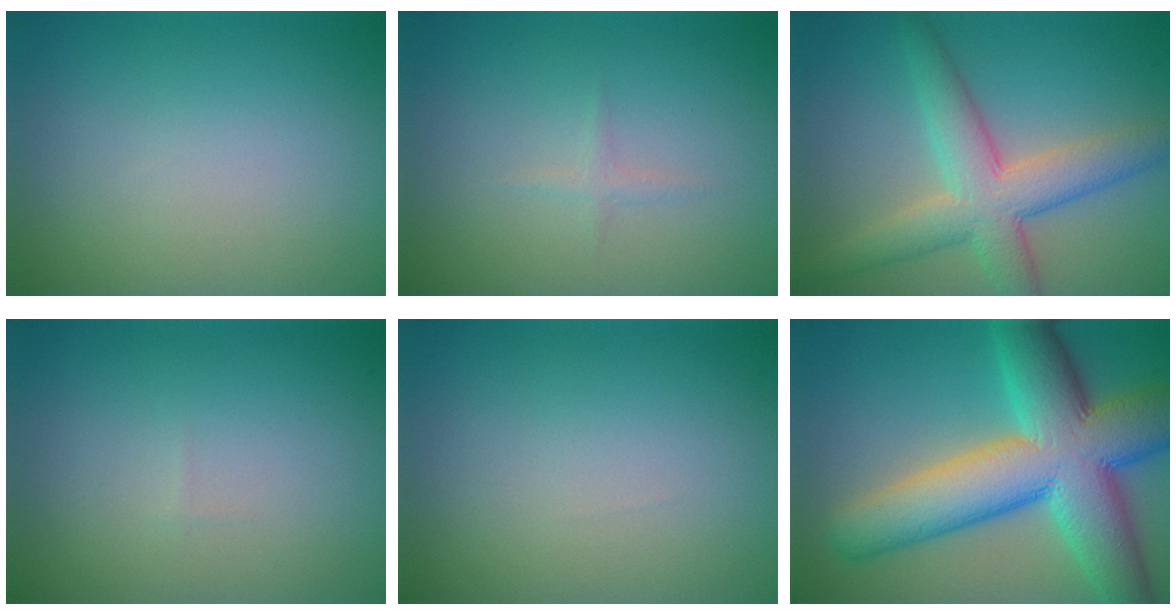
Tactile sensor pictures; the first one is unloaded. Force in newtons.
{"total": 0.7, "press": 0.7, "slide": 0.1}
{"total": 6.5, "press": 6.5, "slide": 0.4}
{"total": 0.0}
{"total": 0.0}
{"total": 13.8, "press": 13.8, "slide": 0.6}